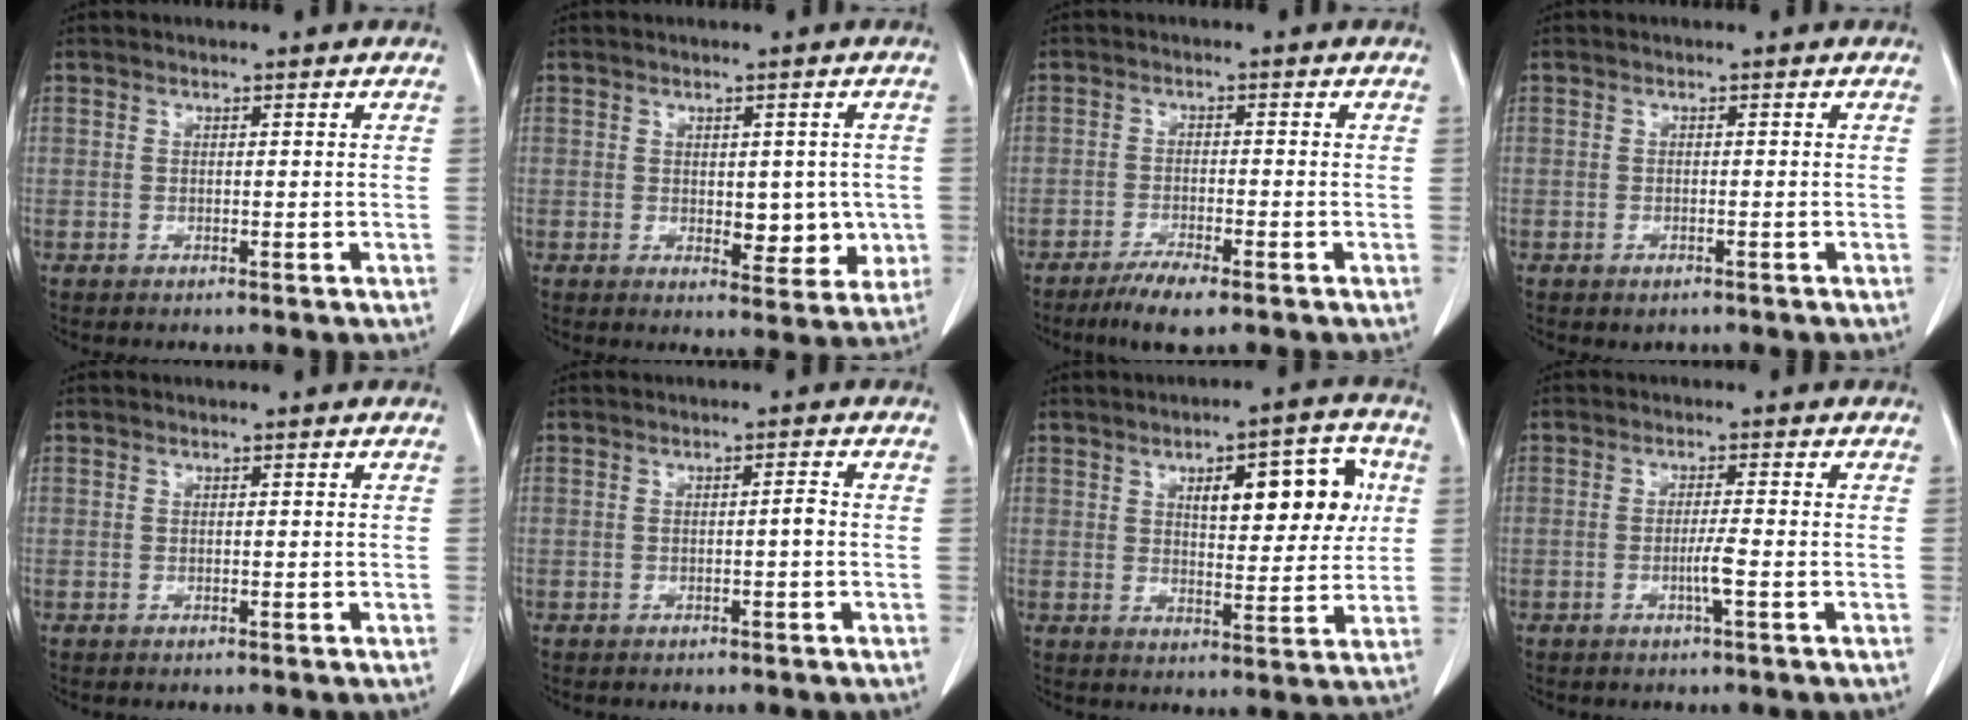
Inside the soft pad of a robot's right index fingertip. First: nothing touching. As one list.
[{"total": 6.0, "force": [-0.3, 3.3, 5.0], "torque": [-0.049, -0.005, 0.007]}, {"total": 4.8, "force": [-3.4, 0.5, 3.4], "torque": [-0.066, -0.011, -0.060]}, {"total": 0.9, "force": [-0.6, 0.6, 0.4], "torque": [-0.010, -0.001, -0.002]}, {"total": 0.0}, {"total": 1.2, "force": [-0.3, 0.0, 1.2], "torque": [-0.018, 0.002, -0.005]}, {"total": 11.4, "force": [3.5, 3.9, 10.1], "torque": [-0.134, 0.020, 0.051]}, {"total": 2.6, "force": [-0.9, -0.4, 2.4], "torque": [-0.044, -0.004, -0.018]}]